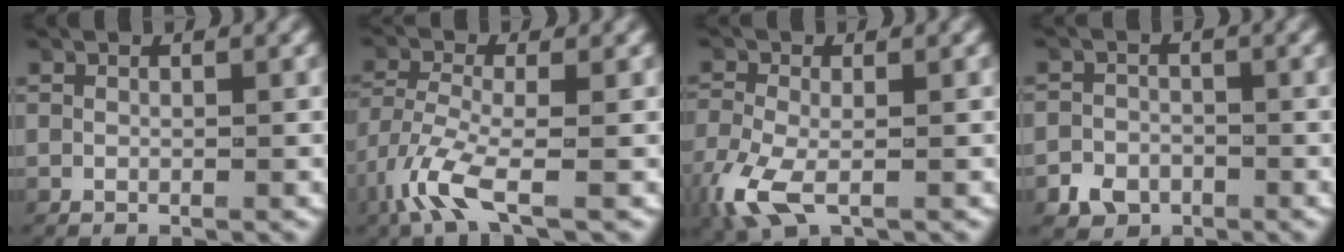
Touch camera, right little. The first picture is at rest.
{"total": 3.9, "force": [-2.0, 1.7, 2.9], "torque": [-0.090, -0.030, -0.024]}
{"total": 3.8, "force": [-1.7, 2.2, 2.5], "torque": [-0.080, -0.021, -0.022]}
{"total": 2.5, "force": [-1.9, 1.7, 0.1], "torque": [0.001, -0.011, -0.031]}